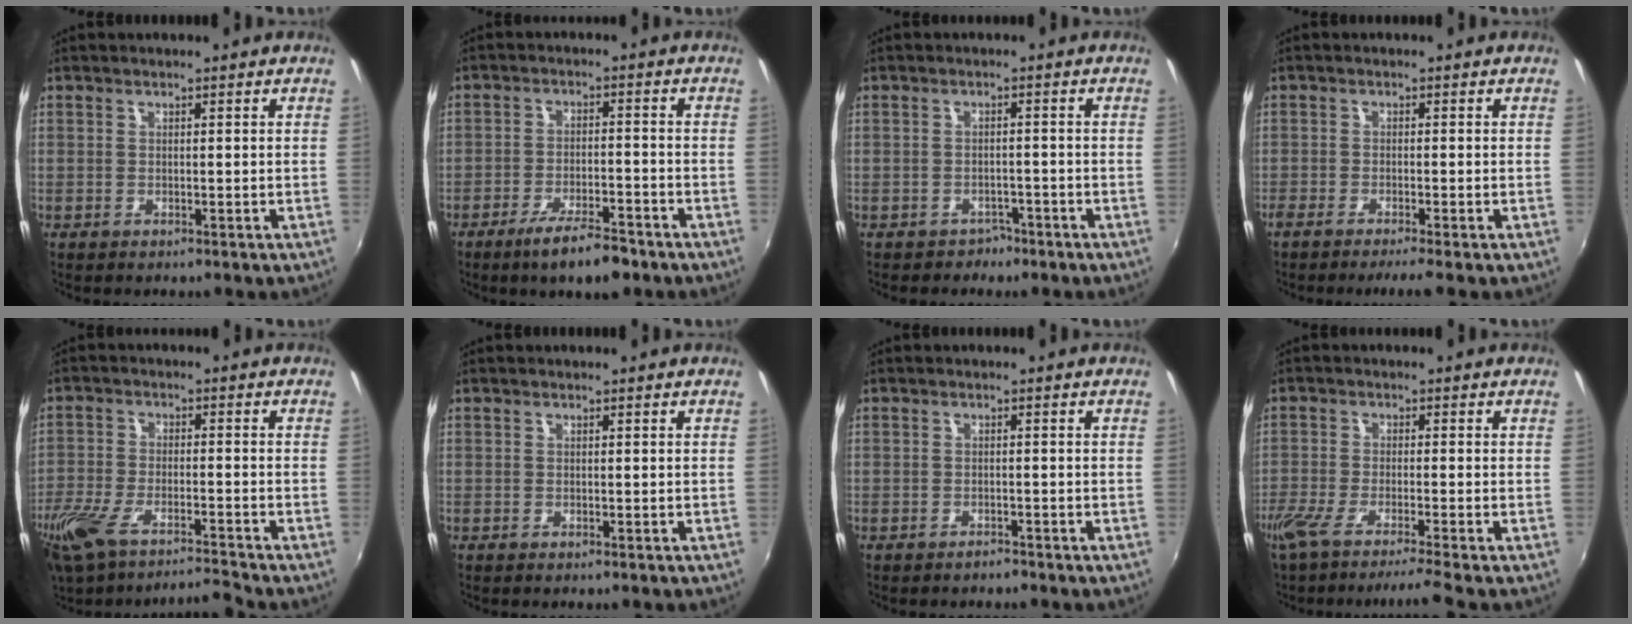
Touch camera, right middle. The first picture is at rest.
{"total": 8.1, "force": [-5.9, 1.8, 5.3], "torque": [-0.109, -0.007, -0.095]}
{"total": 2.6, "force": [-2.0, 1.5, 0.7], "torque": [-0.017, -0.006, -0.025]}
{"total": 3.3, "force": [-2.8, -0.5, 1.7], "torque": [-0.040, -0.015, -0.054]}
{"total": 11.7, "force": [-9.8, 1.7, 6.0], "torque": [-0.152, -0.032, -0.190]}
{"total": 0.0}
{"total": 1.2, "force": [-1.1, 0.4, 0.1], "torque": [-0.005, 0.002, -0.017]}
{"total": 8.1, "force": [-6.6, -0.8, 4.5], "torque": [-0.096, -0.035, -0.117]}